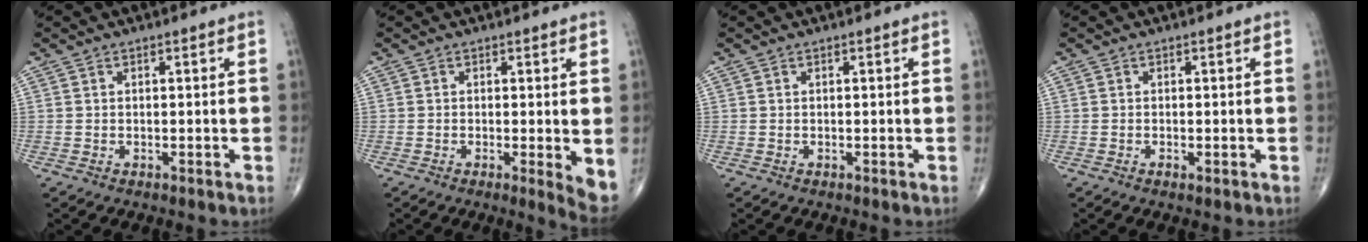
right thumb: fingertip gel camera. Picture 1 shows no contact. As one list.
[{"total": 4.1, "force": [-0.2, 0.8, 4.0], "torque": [-0.057, -0.012, -0.008]}, {"total": 0.0}, {"total": 0.9, "force": [-0.3, 0.3, 0.7], "torque": [-0.014, -0.002, -0.007]}]